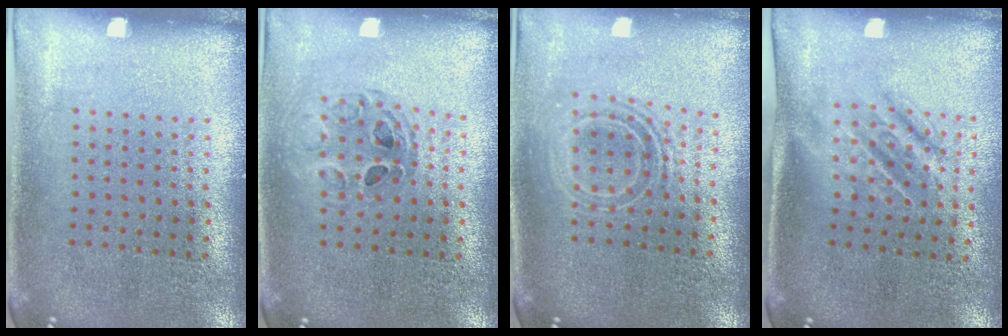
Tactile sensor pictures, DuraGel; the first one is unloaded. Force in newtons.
{"total": 0.8, "press": 0.8, "slide": 0.1}
{"total": 1.7, "press": 1.2, "slide": 1.1}
{"total": 1.6, "press": 1.3, "slide": 1.0}